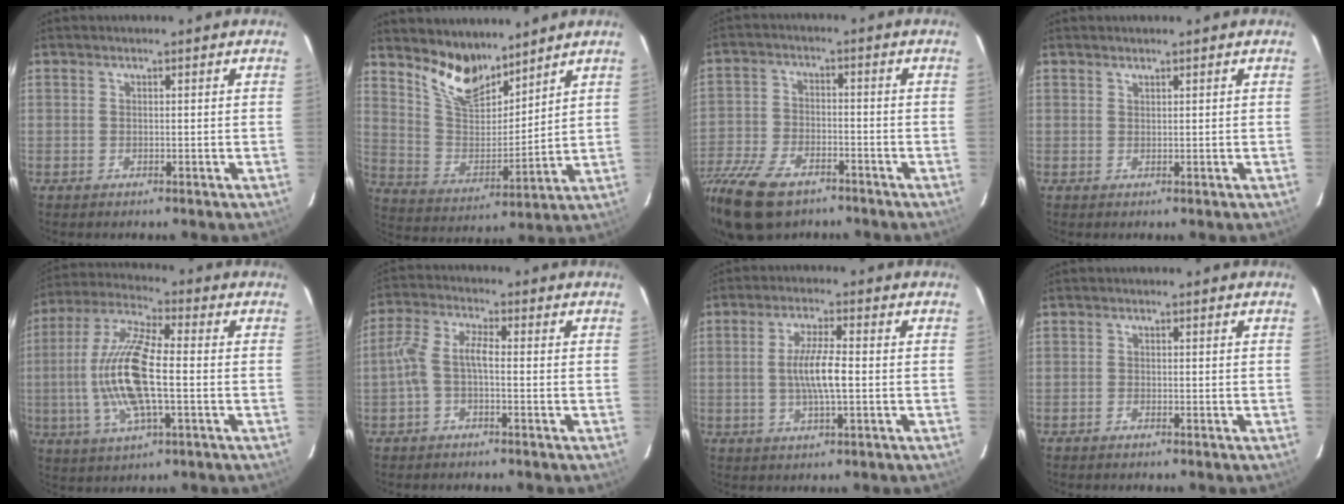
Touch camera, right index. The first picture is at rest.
{"total": 11.6, "force": [9.5, 4.5, 4.9], "torque": [-0.103, 0.000, 0.184]}
{"total": 15.7, "force": [-10.8, 7.8, 8.3], "torque": [-0.208, -0.028, -0.202]}
{"total": 0.5, "force": [0.5, 0.1, 0.1], "torque": [-0.001, 0.001, 0.010]}
{"total": 15.4, "force": [-1.6, 4.3, 14.7], "torque": [-0.301, 0.001, -0.034]}
{"total": 4.9, "force": [-1.4, 1.6, 4.4], "torque": [-0.105, 0.016, -0.031]}
{"total": 6.6, "force": [-0.5, 0.9, 6.5], "torque": [-0.120, -0.001, -0.009]}
{"total": 0.7, "force": [-0.7, 0.3, 0.1], "torque": [-0.006, 0.002, -0.015]}